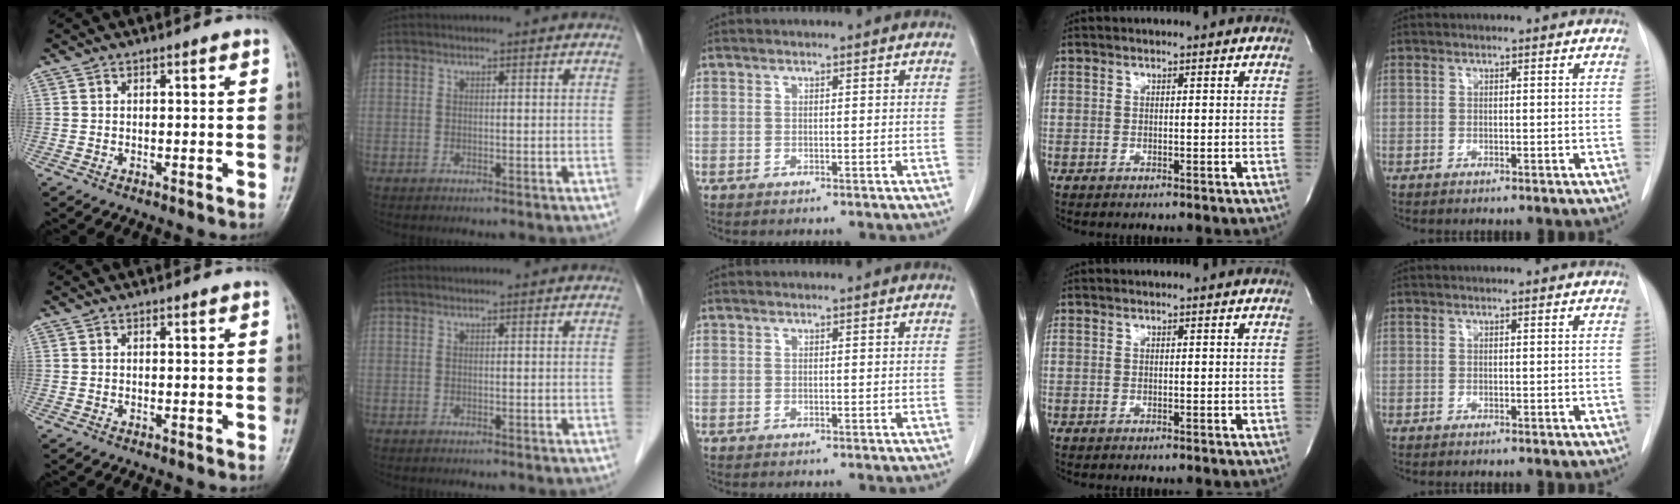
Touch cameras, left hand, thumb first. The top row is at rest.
{}